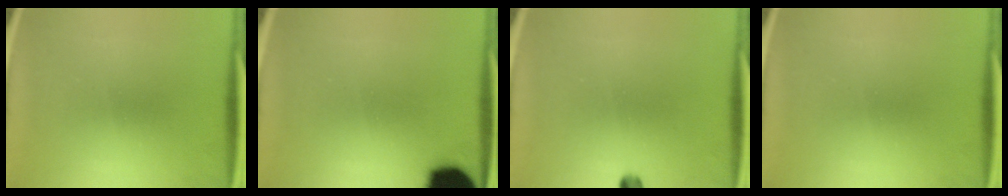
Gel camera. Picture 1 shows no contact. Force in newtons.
{"total": 14.0}
{"total": 2.0}
{"total": 0.0}